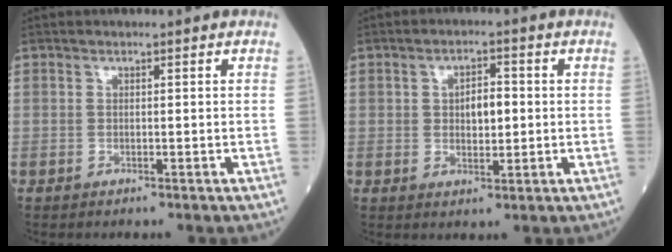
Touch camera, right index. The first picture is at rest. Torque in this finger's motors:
{"motor_torque": [0.08, -0.02, 0.04, 0.04]}